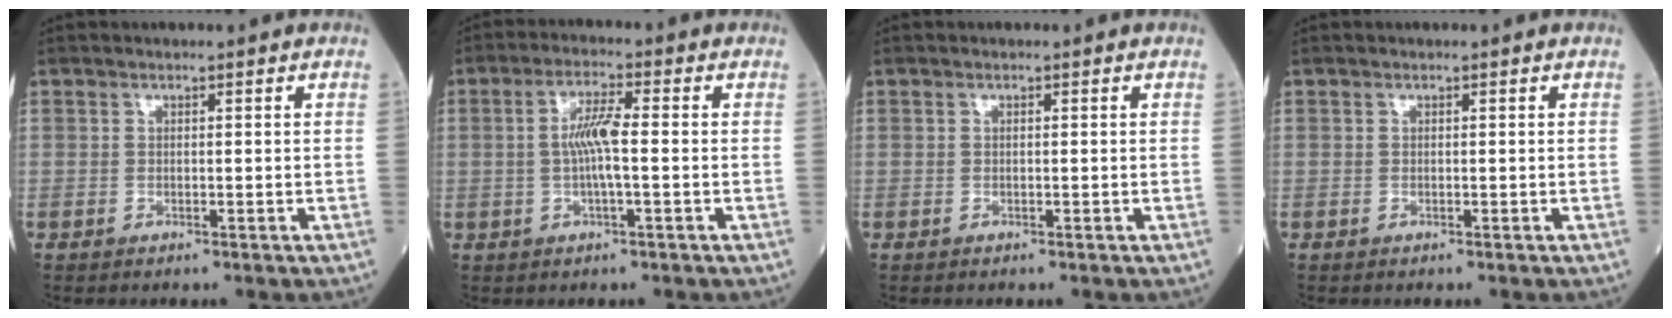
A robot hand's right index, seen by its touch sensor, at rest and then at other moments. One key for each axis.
{"total": 5.5, "fx": -0.2, "fy": 0.5, "fz": 5.4, "tx": -0.110, "ty": 0.005, "tz": -0.006}
{"total": 0.0}
{"total": 0.0}